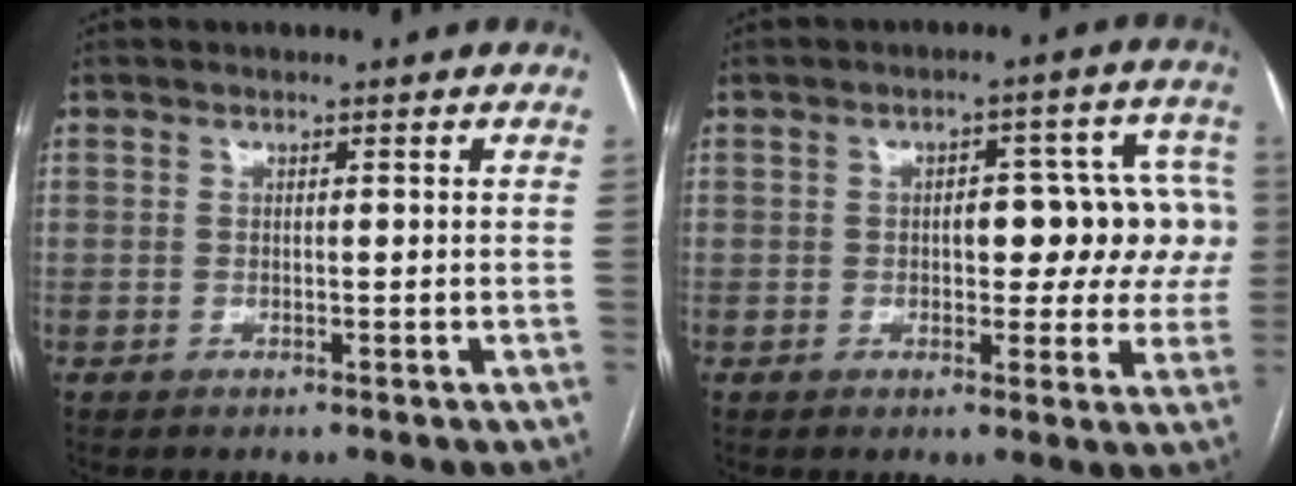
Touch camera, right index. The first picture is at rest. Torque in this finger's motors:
{"motor_torque": [1.14, 0.14, 0.44, 0.06]}